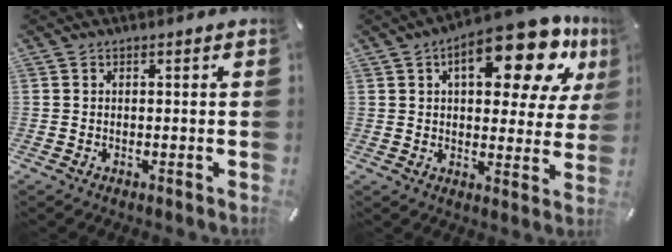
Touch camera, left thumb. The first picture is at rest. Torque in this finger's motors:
{"motor_torque": [0.63, 0.94, 1.44, -1.33, 0.28]}